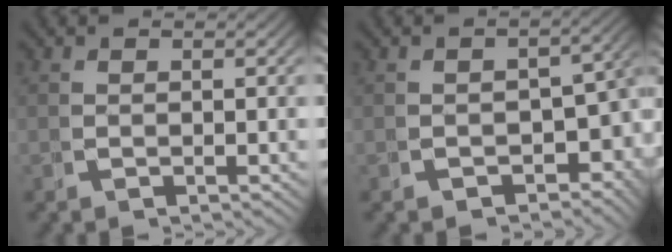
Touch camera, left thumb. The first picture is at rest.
{"total": 5.8, "force": [-1.6, 3.8, 4.1], "torque": [-0.036, -0.022, -0.016]}